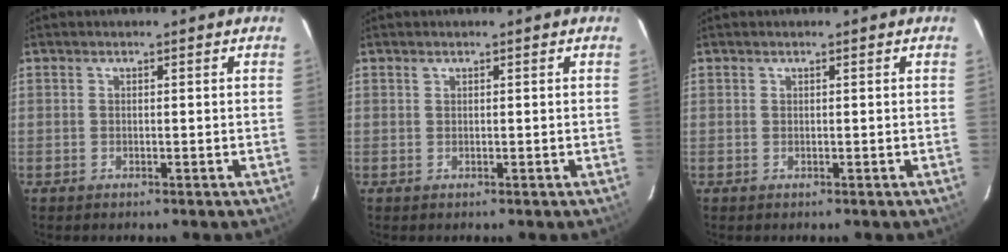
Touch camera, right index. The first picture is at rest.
{"total": 0.0}
{"total": 0.0}